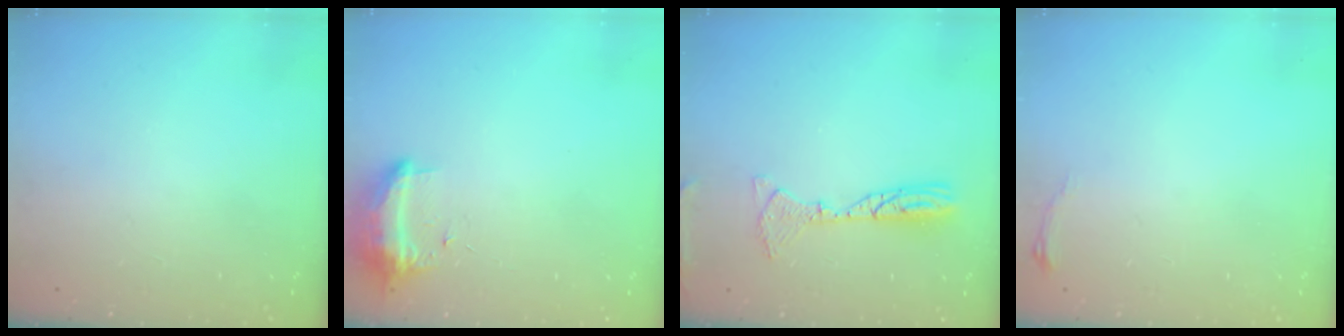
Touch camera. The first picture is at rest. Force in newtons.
{"total": 9.9, "press": 9.8, "slide": 1.0}
{"total": 10.6, "press": 10.4, "slide": 2.2}
{"total": 3.1, "press": 3.1, "slide": 0.5}